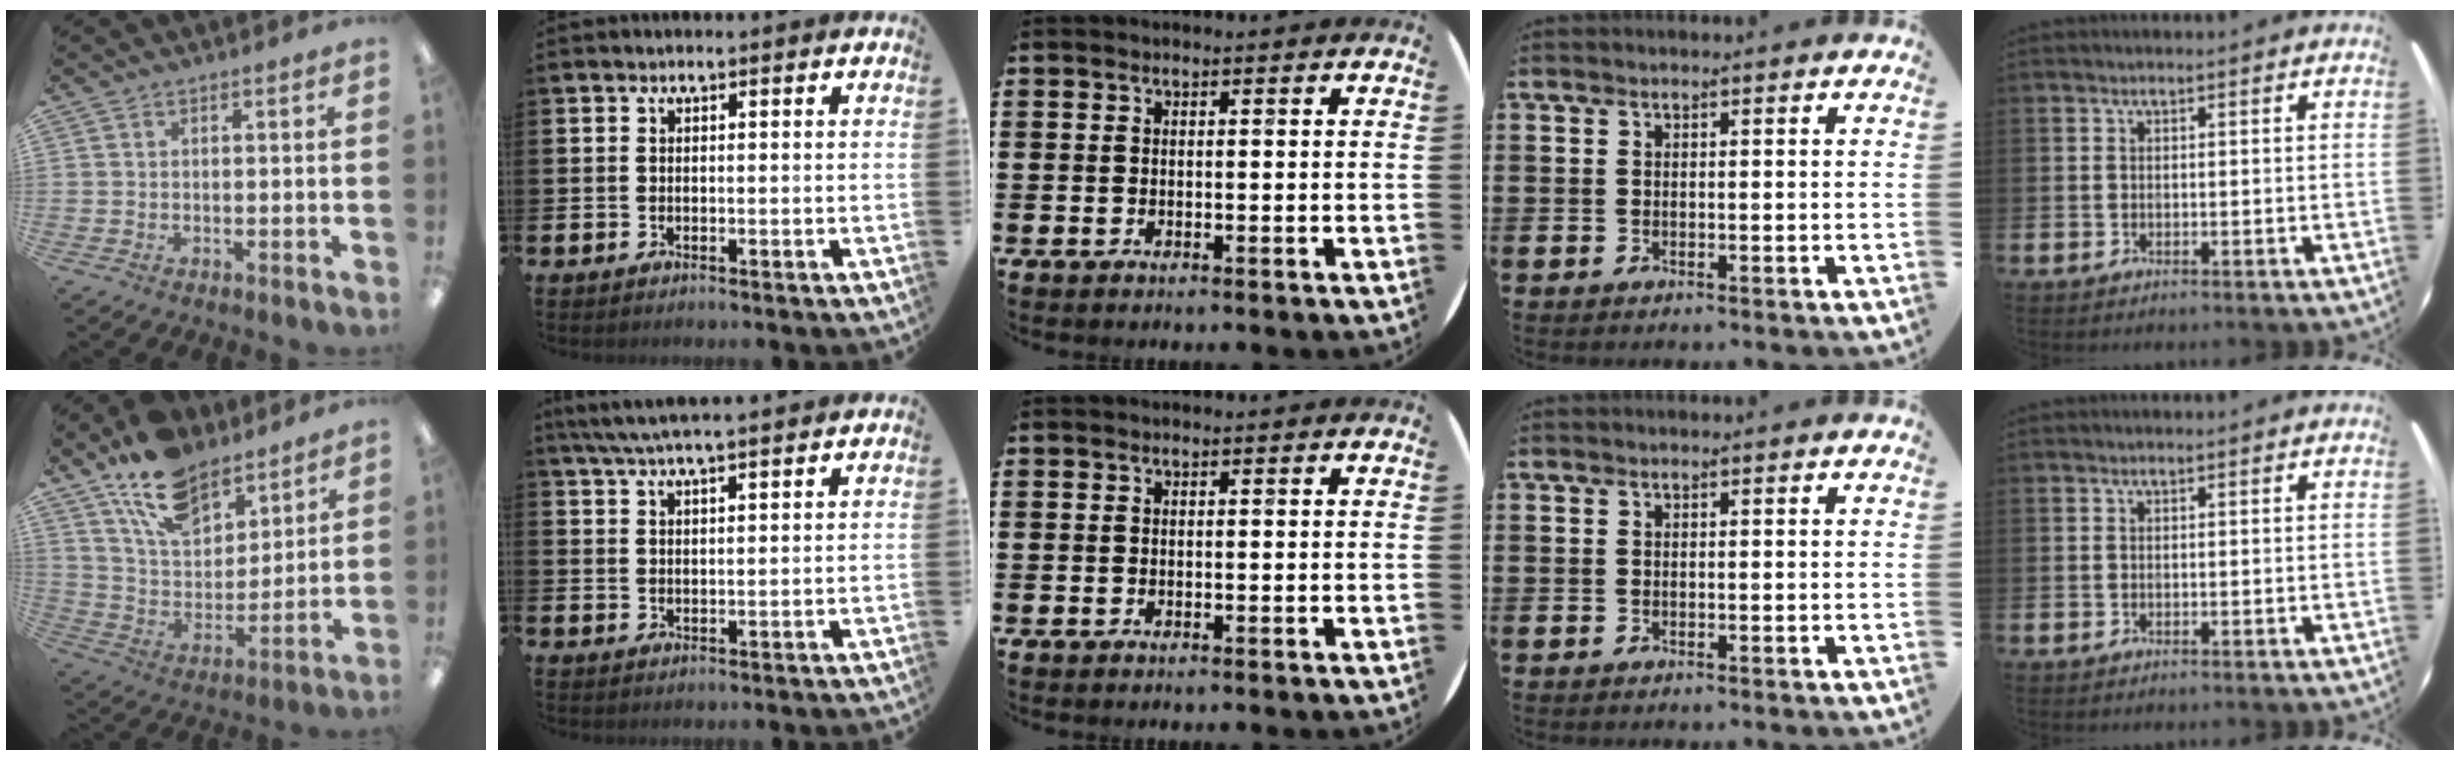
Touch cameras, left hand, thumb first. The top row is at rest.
{"thumb": {"total": 16.1, "force": [11.7, 8.3, 7.1], "torque": [-0.131, -0.062, 0.218]}, "index": {"total": 5.2, "force": [4.9, 0.1, 2.0], "torque": [-0.055, -0.011, 0.089]}}